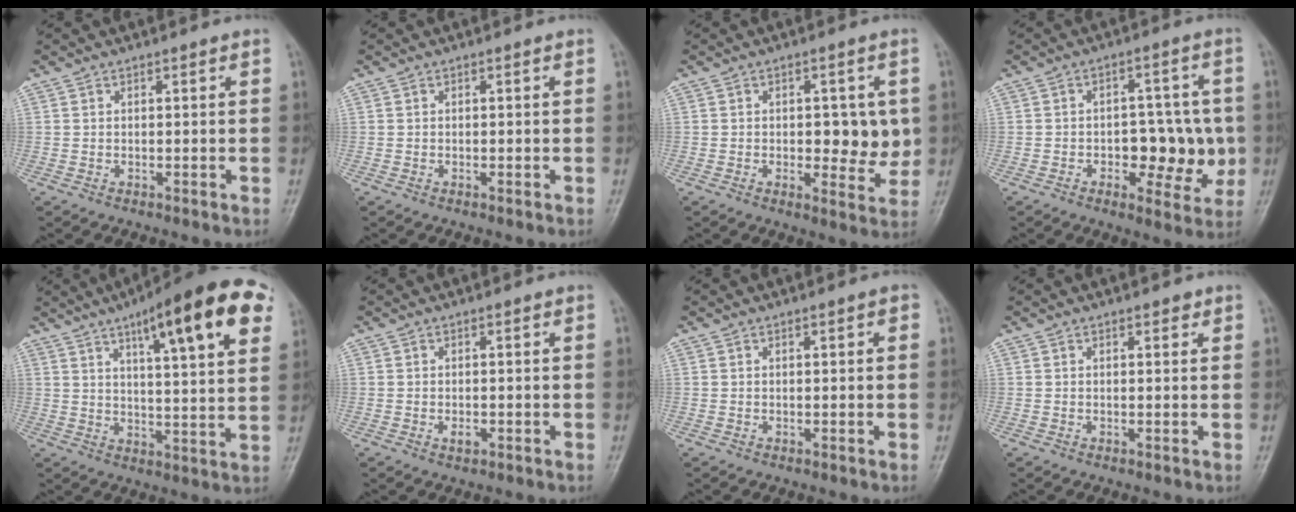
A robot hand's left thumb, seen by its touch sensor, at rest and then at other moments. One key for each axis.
{"total": 0.0}
{"total": 8.6, "fx": 0.4, "fy": 4.4, "fz": 7.4, "tx": -0.064, "ty": -0.010, "tz": 0.010}
{"total": 11.3, "fx": -1.8, "fy": 6.5, "fz": 9.0, "tx": -0.075, "ty": 0.016, "tz": -0.020}
{"total": 20.7, "fx": 10.0, "fy": 4.5, "fz": 17.5, "tx": -0.229, "ty": -0.013, "tz": 0.139}
{"total": 1.7, "fx": -0.4, "fy": 0.9, "fz": 1.4, "tx": -0.017, "ty": 0.000, "tz": -0.005}
{"total": 1.4, "fx": 0.4, "fy": 0.4, "fz": 1.2, "tx": -0.015, "ty": 0.002, "tz": 0.004}
{"total": 1.4, "fx": 0.9, "fy": 0.6, "fz": 0.9, "tx": -0.005, "ty": -0.002, "tz": 0.008}